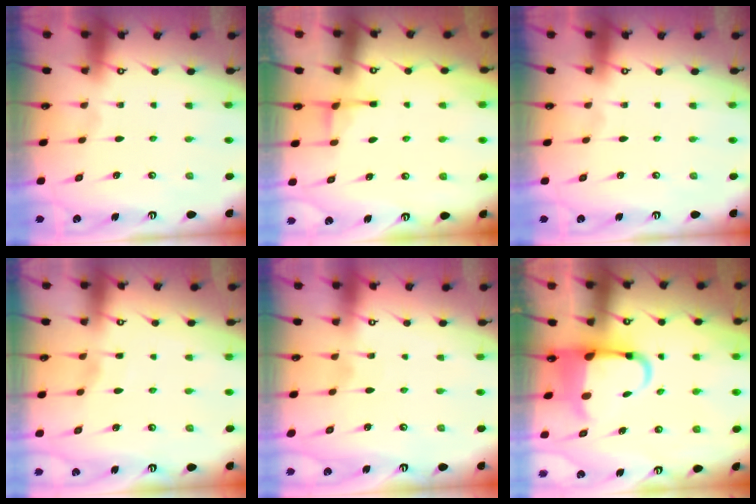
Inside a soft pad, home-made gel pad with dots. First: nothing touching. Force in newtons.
{"total": 3.9, "press": 3.9, "slide": 0.5}
{"total": 0.0}
{"total": 3.2, "press": 3.2, "slide": 0.4}
{"total": 4.5, "press": 4.4, "slide": 0.5}
{"total": 6.7, "press": 6.5, "slide": 1.6}